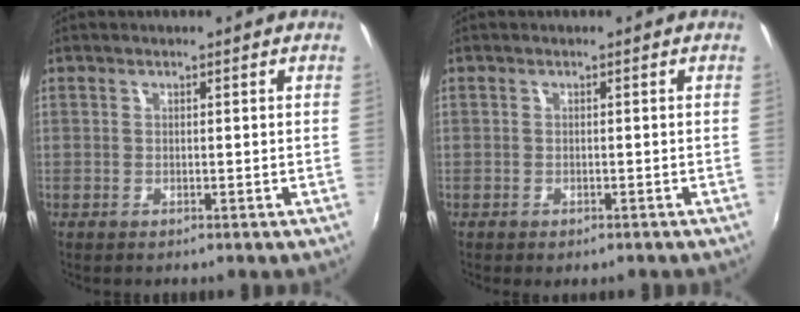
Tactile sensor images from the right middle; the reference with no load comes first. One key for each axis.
{"total": 1.1, "fx": -0.7, "fy": 0.7, "fz": 0.3, "tx": -0.008, "ty": -0.002, "tz": -0.009}